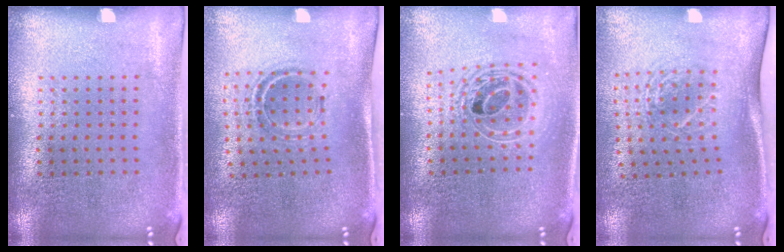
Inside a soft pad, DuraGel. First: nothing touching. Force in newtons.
{"total": 0.9, "press": 0.9, "slide": 0.3}
{"total": 1.8, "press": 1.4, "slide": 1.1}
{"total": 1.8, "press": 1.3, "slide": 1.2}